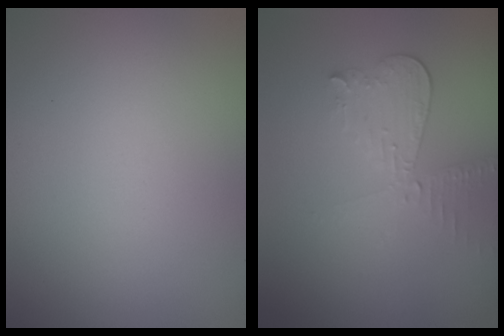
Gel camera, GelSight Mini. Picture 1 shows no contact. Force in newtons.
{"total": 3.0, "press": 2.6, "slide": 1.5}